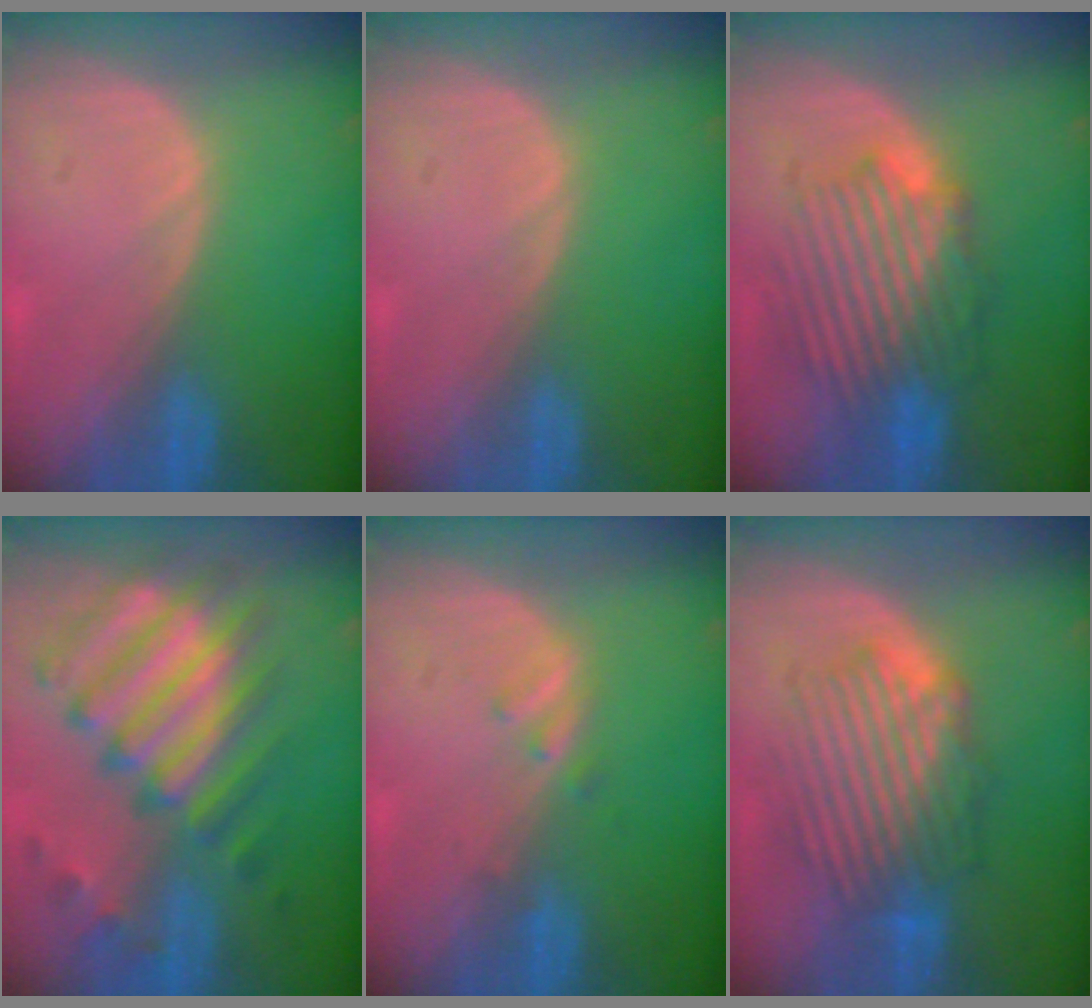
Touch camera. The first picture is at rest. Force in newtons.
{"total": 0.0}
{"total": 8.7, "press": 8.6, "slide": 1.6}
{"total": 11.5, "press": 10.5, "slide": 4.5}
{"total": 1.4, "press": 1.4, "slide": 0.2}
{"total": 8.7, "press": 8.4, "slide": 2.1}